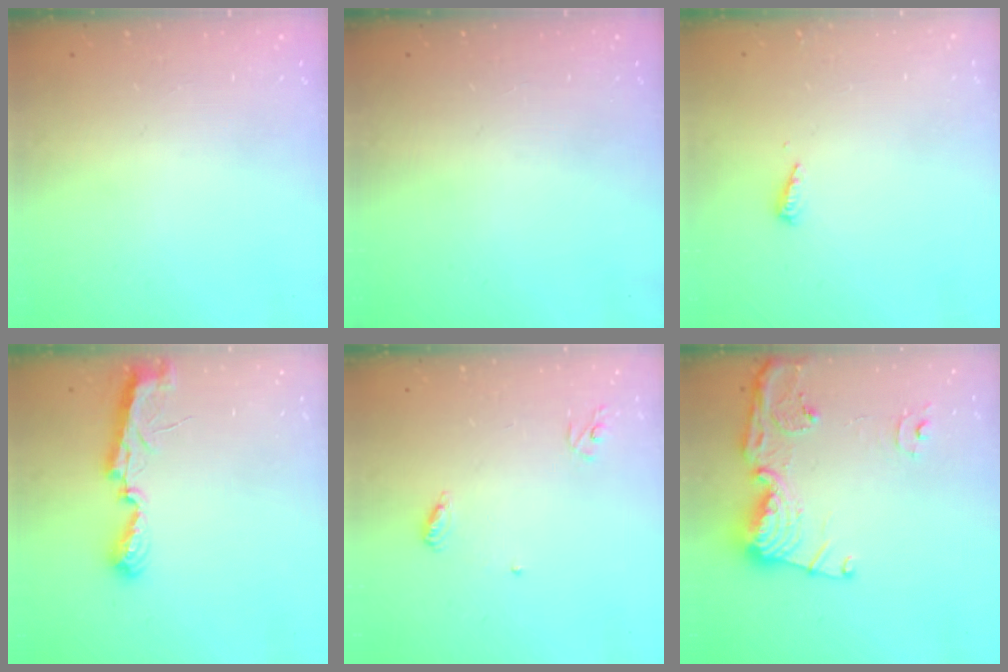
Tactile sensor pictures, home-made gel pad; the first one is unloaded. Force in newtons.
{"total": 0.0}
{"total": 3.6, "press": 3.6, "slide": 0.3}
{"total": 7.2, "press": 7.2, "slide": 0.1}
{"total": 4.9, "press": 4.9, "slide": 0.4}
{"total": 16.3, "press": 16.2, "slide": 1.5}